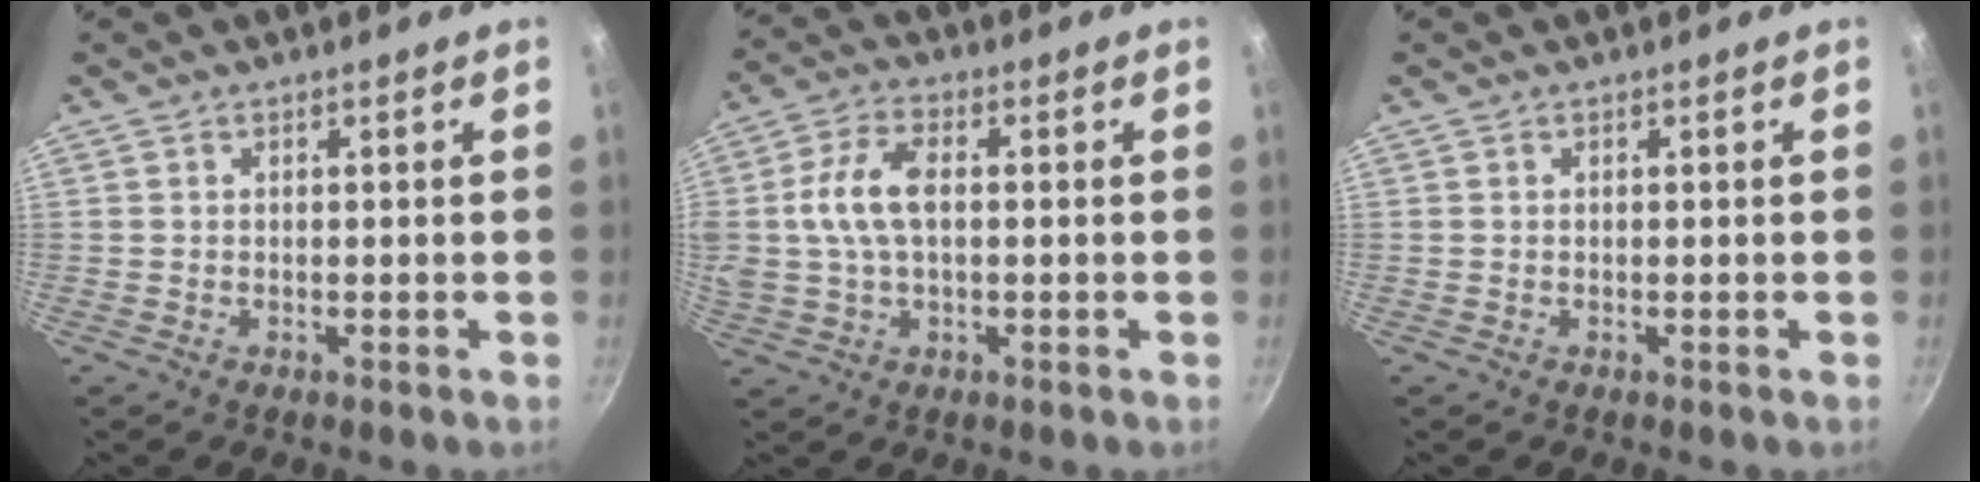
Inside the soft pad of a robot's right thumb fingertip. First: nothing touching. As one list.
[{"total": 10.0, "force": [0.8, 5.5, 8.3], "torque": [-0.165, 0.018, 0.008]}, {"total": 0.0}]